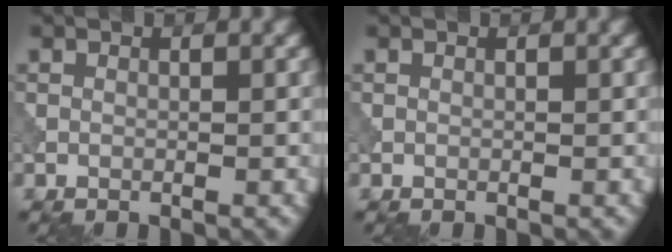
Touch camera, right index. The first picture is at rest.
{"total": 0.0}